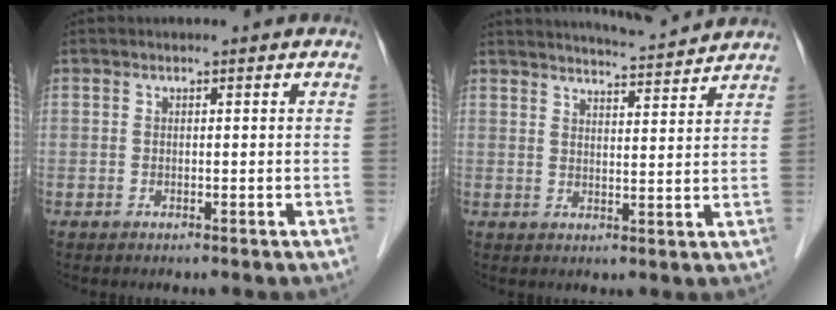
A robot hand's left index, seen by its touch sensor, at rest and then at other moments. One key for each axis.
{"total": 8.6, "fx": 8.3, "fy": -0.1, "fz": 2.1, "tx": -0.040, "ty": 0.006, "tz": 0.119}